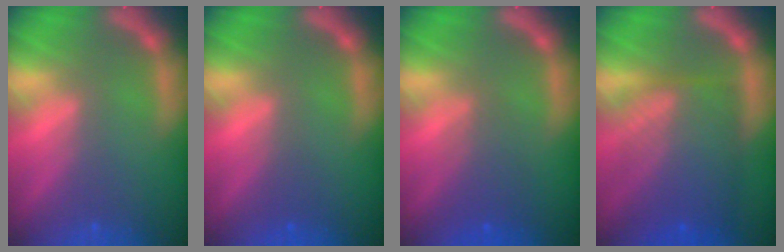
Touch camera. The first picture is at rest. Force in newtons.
{"total": 1.0}
{"total": 3.0}
{"total": 9.1}